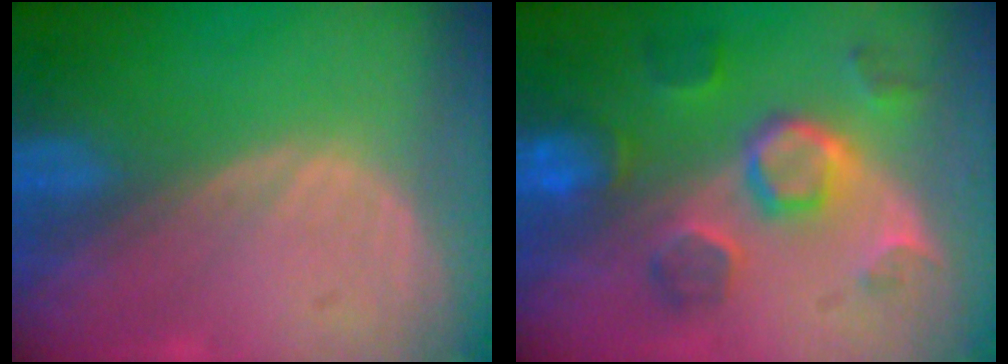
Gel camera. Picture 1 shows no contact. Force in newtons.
{"total": 8.4, "press": 8.1, "slide": 2.4}